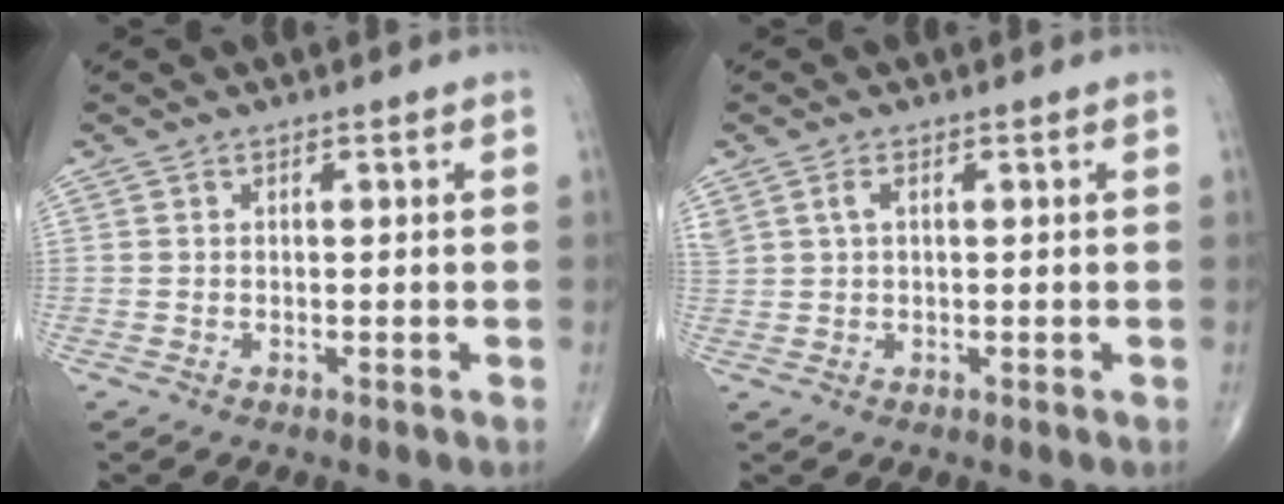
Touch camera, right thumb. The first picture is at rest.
{"total": 2.4, "force": [0.9, 1.2, 1.8], "torque": [-0.051, 0.009, 0.022]}